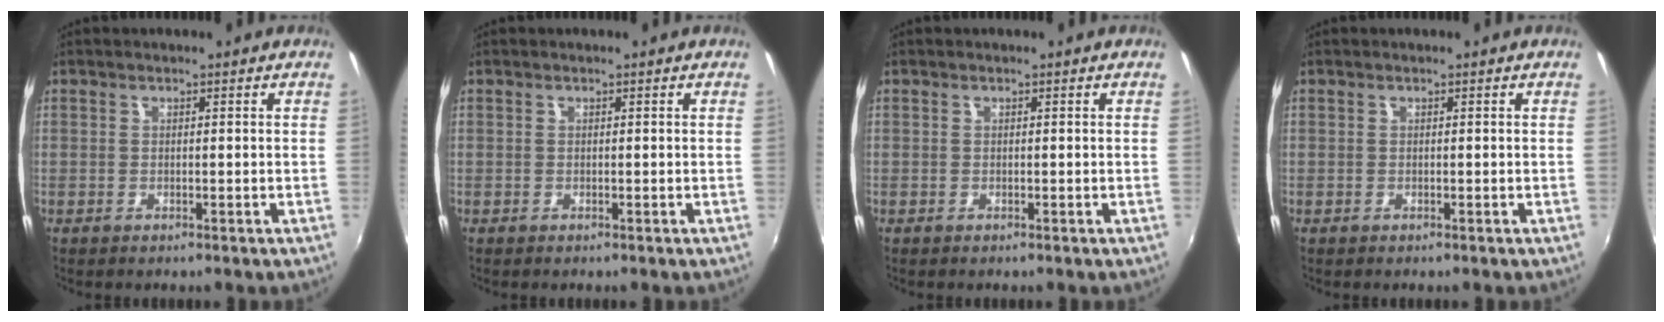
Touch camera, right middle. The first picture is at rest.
{"total": 0.0}
{"total": 0.0}
{"total": 0.0}